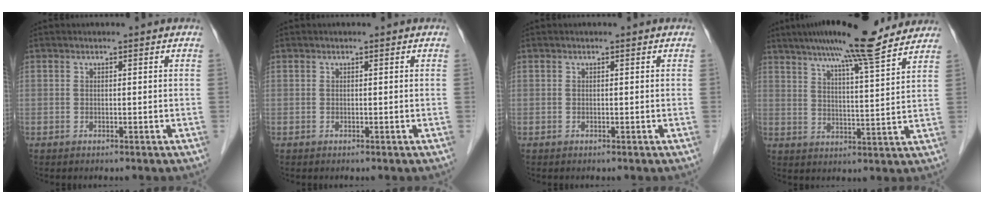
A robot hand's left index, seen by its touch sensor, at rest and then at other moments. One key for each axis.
{"total": 0.0}
{"total": 0.0}
{"total": 15.0, "fx": 12.4, "fy": 0.6, "fz": 8.4, "tx": -0.133, "ty": 0.019, "tz": 0.174}